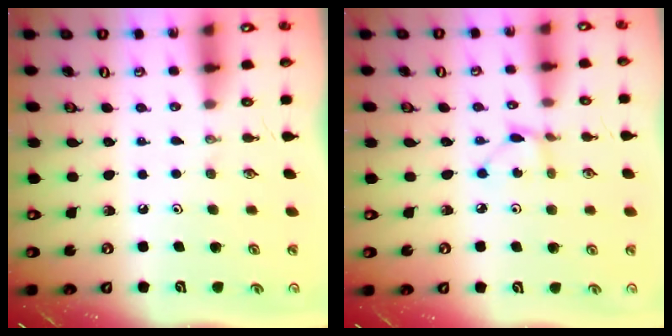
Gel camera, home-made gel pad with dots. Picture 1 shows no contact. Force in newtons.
{"total": 2.1, "press": 2.1, "slide": 0.3}